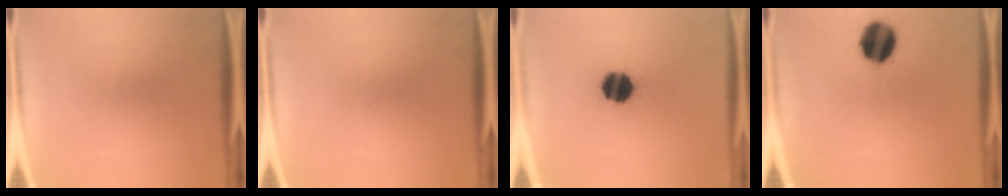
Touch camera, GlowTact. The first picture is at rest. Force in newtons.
{"total": 0.0}
{"total": 14.4}
{"total": 13.1}